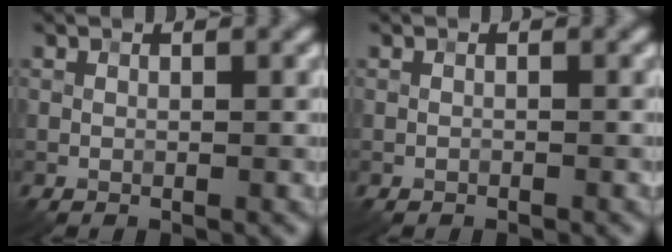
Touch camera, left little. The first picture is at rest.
{"total": 0.0}